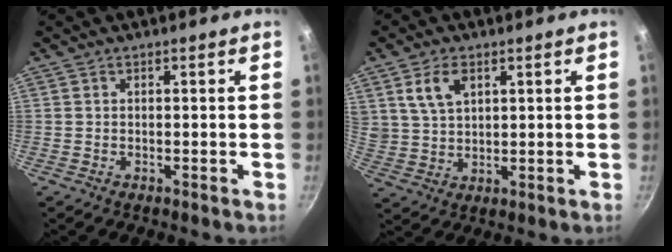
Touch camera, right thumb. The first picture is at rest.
{"total": 7.1, "force": [3.2, 4.5, 4.5], "torque": [-0.072, -0.009, 0.068]}